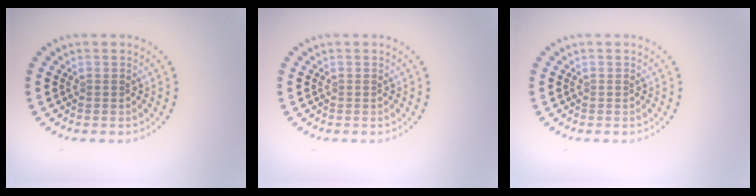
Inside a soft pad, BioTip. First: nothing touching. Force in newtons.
{"total": 0.0}
{"total": 0.0}